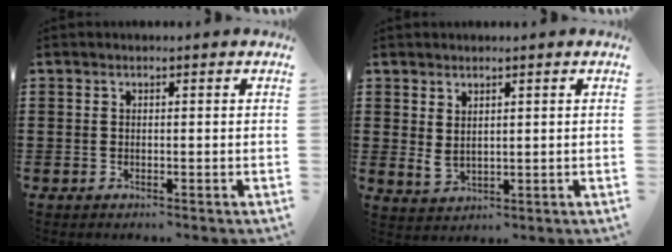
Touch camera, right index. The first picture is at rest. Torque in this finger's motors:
{"motor_torque": [1.05, 1.09, 0.14, 0.05]}